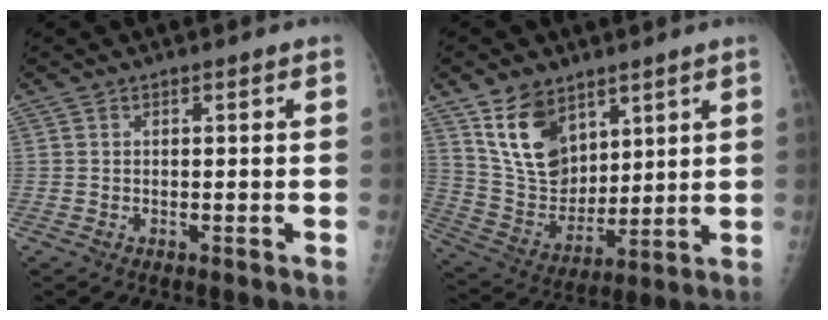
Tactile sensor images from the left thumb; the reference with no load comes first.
{"total": 13.9, "force": [8.0, 9.0, 6.8], "torque": [-0.082, -0.050, 0.167]}